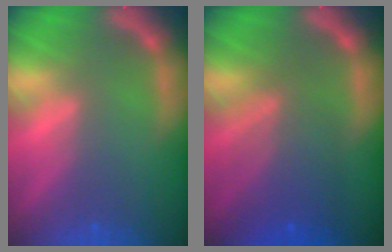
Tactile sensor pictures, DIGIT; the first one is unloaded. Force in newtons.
{"total": 6.5}